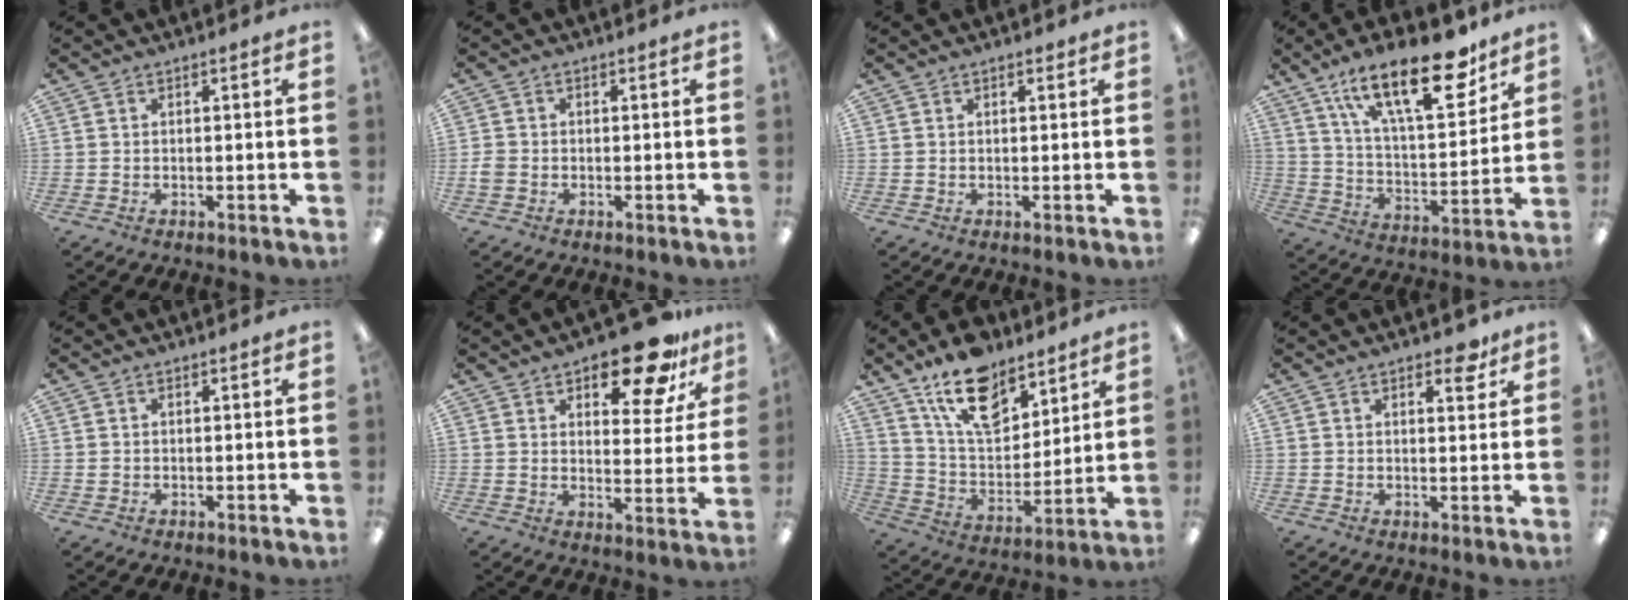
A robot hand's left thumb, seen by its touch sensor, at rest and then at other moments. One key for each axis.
{"total": 2.1, "fx": -0.7, "fy": 1.8, "fz": 0.9, "tx": -0.014, "ty": 0.005, "tz": -0.011}
{"total": 0.6, "fx": 0.5, "fy": 0.2, "fz": 0.3, "tx": 0.001, "ty": -0.001, "tz": 0.006}
{"total": 24.0, "fx": 15.3, "fy": 8.9, "fz": 16.2, "tx": -0.249, "ty": -0.083, "tz": 0.252}
{"total": 0.7, "fx": 0.2, "fy": 0.6, "fz": 0.3, "tx": -0.005, "ty": 0.004, "tz": 0.002}
{"total": 15.3, "fx": 11.1, "fy": 6.2, "fz": 8.5, "tx": -0.109, "ty": -0.066, "tz": 0.186}
{"total": 16.5, "fx": 11.8, "fy": 8.3, "fz": 8.1, "tx": -0.139, "ty": -0.063, "tz": 0.213}
{"total": 4.3, "fx": 3.0, "fy": 2.0, "fz": 2.4, "tx": -0.023, "ty": -0.011, "tz": 0.046}